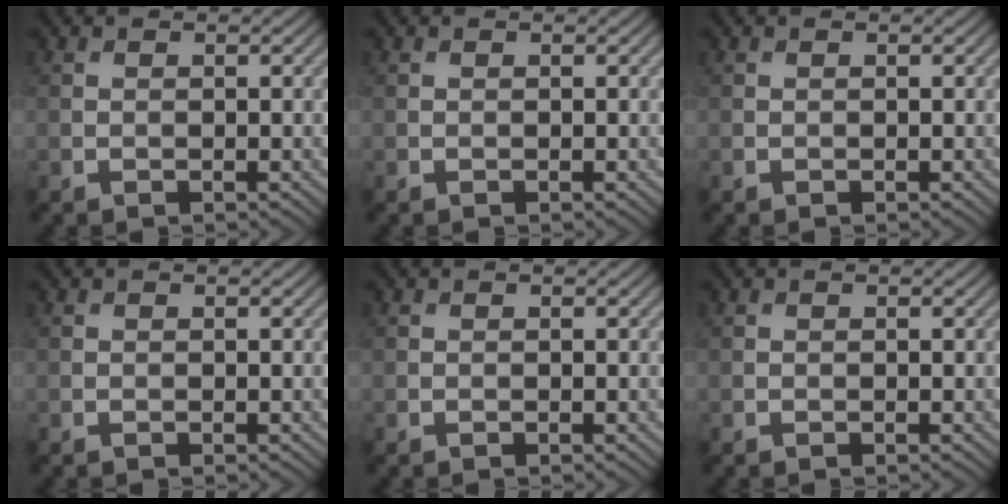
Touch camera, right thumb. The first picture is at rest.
{"total": 0.0}
{"total": 0.0}
{"total": 0.0}
{"total": 0.0}
{"total": 0.0}